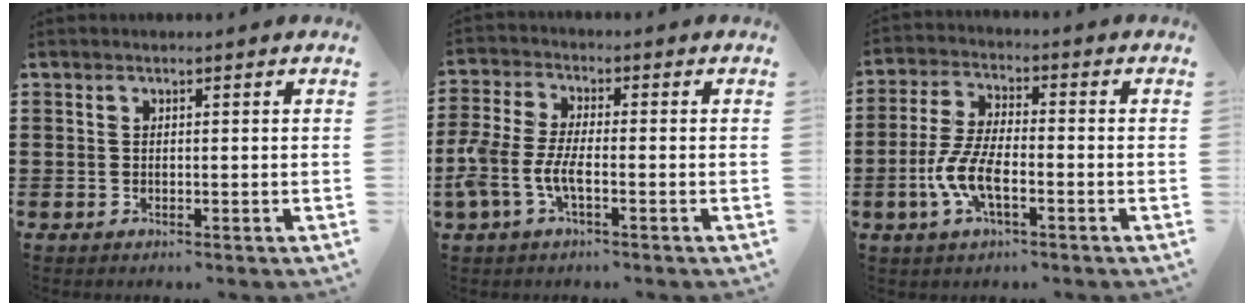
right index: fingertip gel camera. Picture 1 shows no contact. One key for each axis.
{"total": 5.4, "fx": -2.2, "fy": 1.9, "fz": 4.5, "tx": -0.120, "ty": -0.011, "tz": -0.052}
{"total": 7.5, "fx": -2.9, "fy": 2.7, "fz": 6.4, "tx": -0.154, "ty": -0.012, "tz": -0.060}